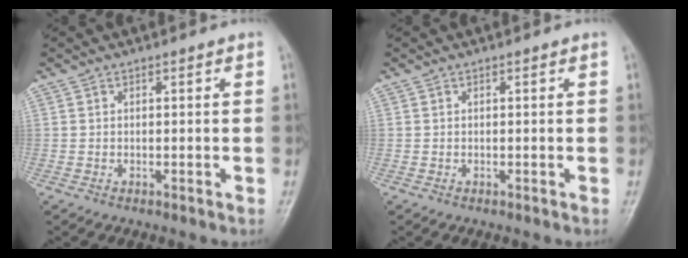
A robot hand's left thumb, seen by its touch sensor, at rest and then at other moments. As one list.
[{"total": 0.0}]